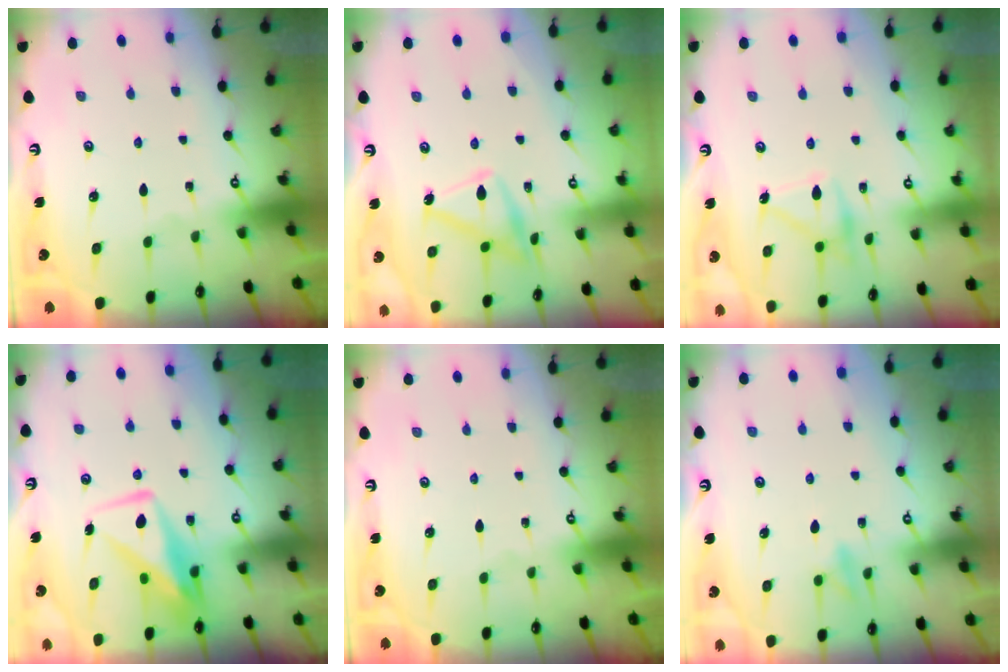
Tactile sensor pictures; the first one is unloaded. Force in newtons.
{"total": 16.1, "press": 16.1, "slide": 0.7}
{"total": 15.6, "press": 15.5, "slide": 1.0}
{"total": 8.5, "press": 8.5, "slide": 0.8}
{"total": 0.0}
{"total": 7.9, "press": 7.8, "slide": 0.8}